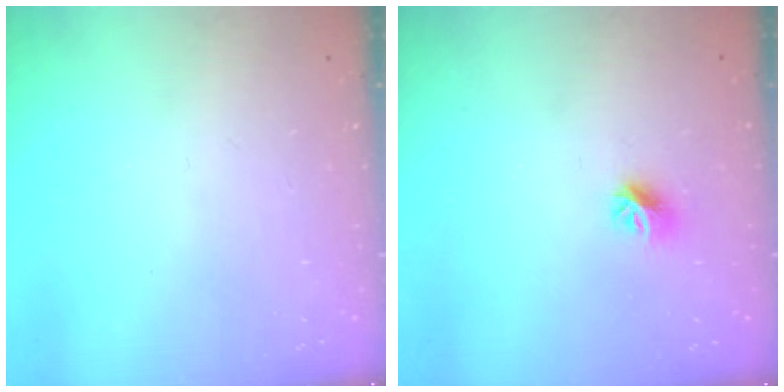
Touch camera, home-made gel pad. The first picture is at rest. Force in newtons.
{"total": 7.4, "press": 7.4, "slide": 0.7}